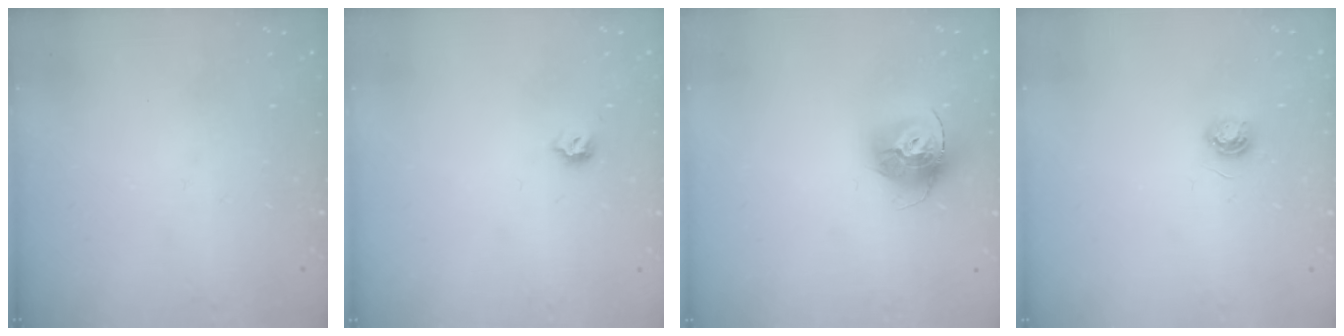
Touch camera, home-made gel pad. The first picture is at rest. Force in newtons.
{"total": 3.7, "press": 3.6, "slide": 0.6}
{"total": 13.9, "press": 13.8, "slide": 1.4}
{"total": 5.2, "press": 5.1, "slide": 0.6}